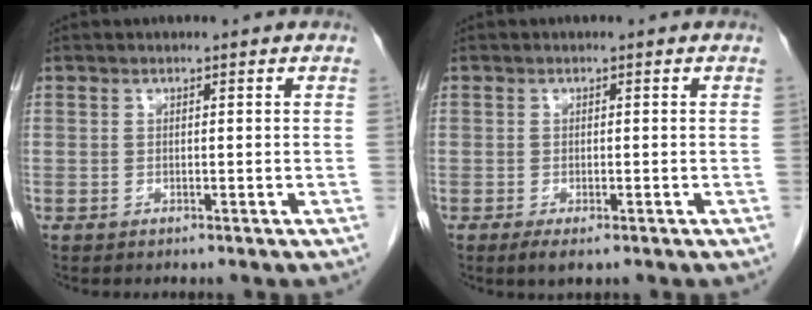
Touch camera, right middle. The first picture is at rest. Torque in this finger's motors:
{"motor_torque": [0.49, -0.67, 0.23, 0.05]}